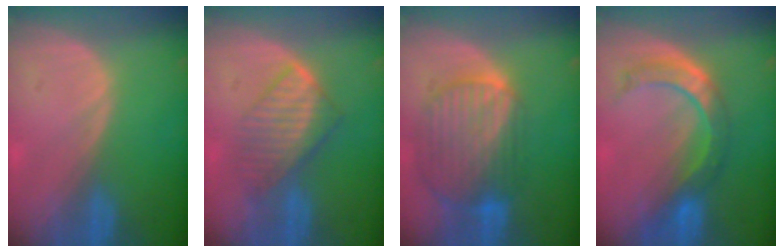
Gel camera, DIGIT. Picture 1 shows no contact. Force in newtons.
{"total": 6.7, "press": 6.4, "slide": 1.9}
{"total": 10.4, "press": 8.7, "slide": 5.6}
{"total": 7.2, "press": 6.9, "slide": 2.2}